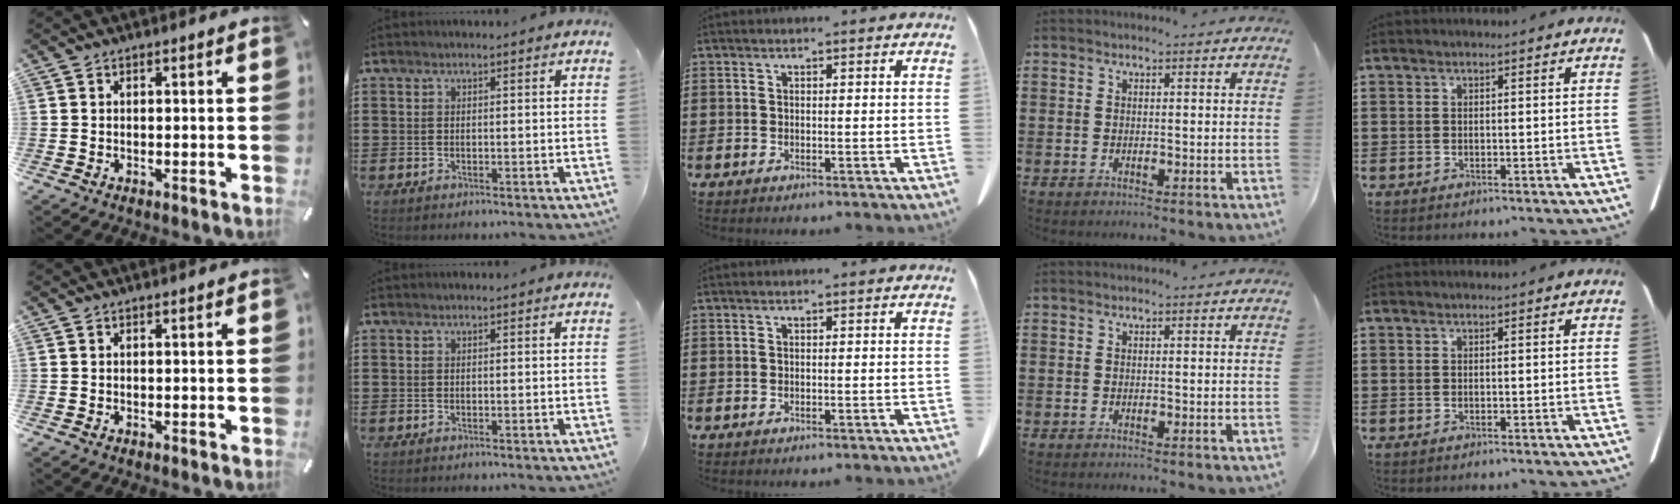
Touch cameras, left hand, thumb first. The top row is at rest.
{}